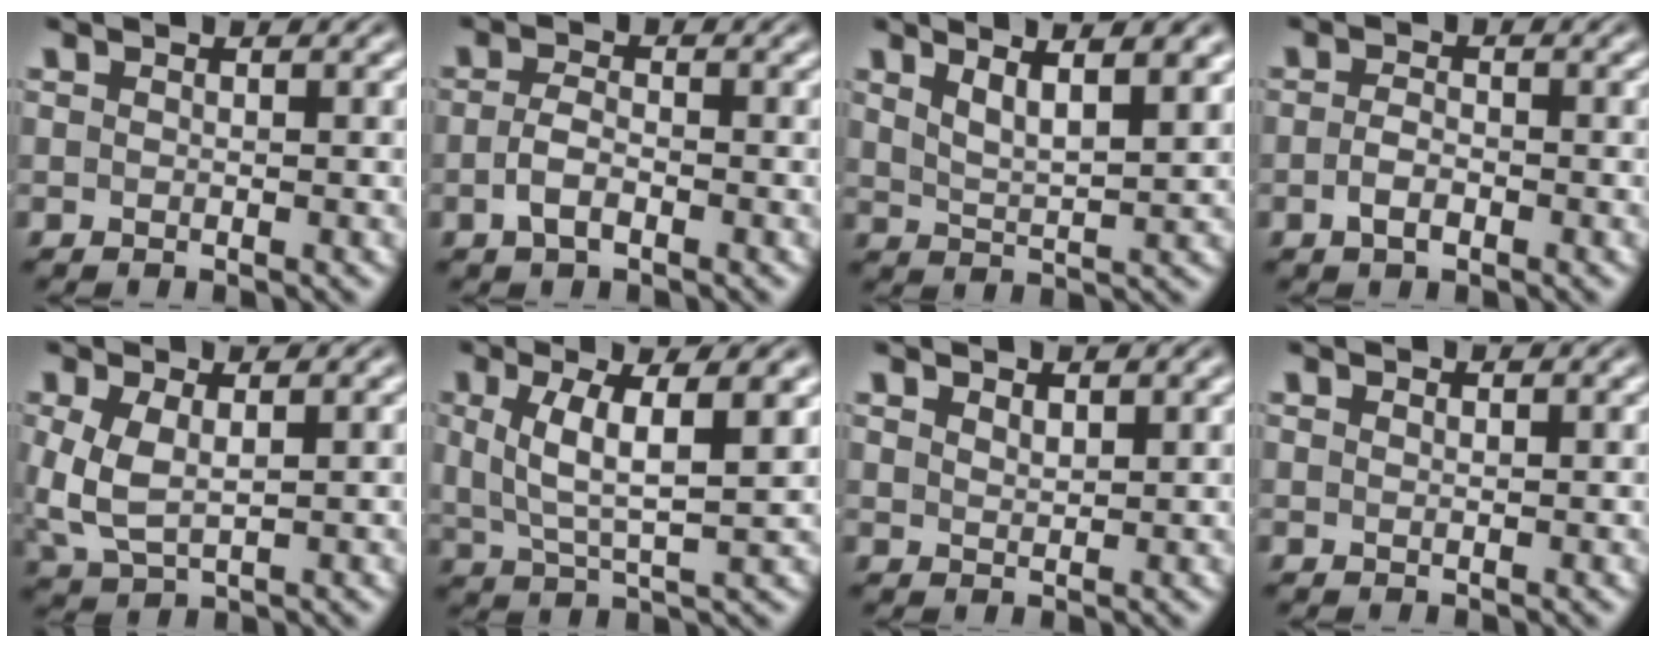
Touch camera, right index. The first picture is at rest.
{"total": 1.9, "force": [-1.2, 0.6, 1.4], "torque": [-0.032, -0.012, -0.015]}
{"total": 4.7, "force": [2.7, 1.6, 3.5], "torque": [-0.046, 0.003, 0.042]}
{"total": 1.7, "force": [-1.3, 0.3, 1.0], "torque": [-0.022, -0.012, -0.016]}
{"total": 3.9, "force": [-0.2, 2.7, 2.8], "torque": [-0.081, -0.027, 0.019]}
{"total": 5.2, "force": [1.0, 2.0, 4.7], "torque": [-0.082, -0.015, 0.031]}
{"total": 1.5, "force": [1.3, -0.8, 0.1], "torque": [0.009, -0.007, 0.035]}
{"total": 0.8, "force": [0.5, -0.6, 0.0], "torque": [0.003, -0.003, 0.012]}